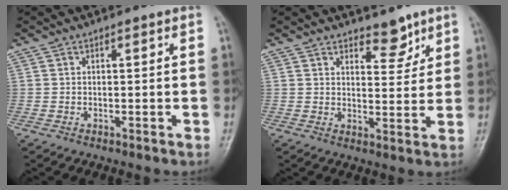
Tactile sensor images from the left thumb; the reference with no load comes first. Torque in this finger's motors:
{"motor_torque": [-0.19, 0.07, -0.19, -0.18, 0.07]}